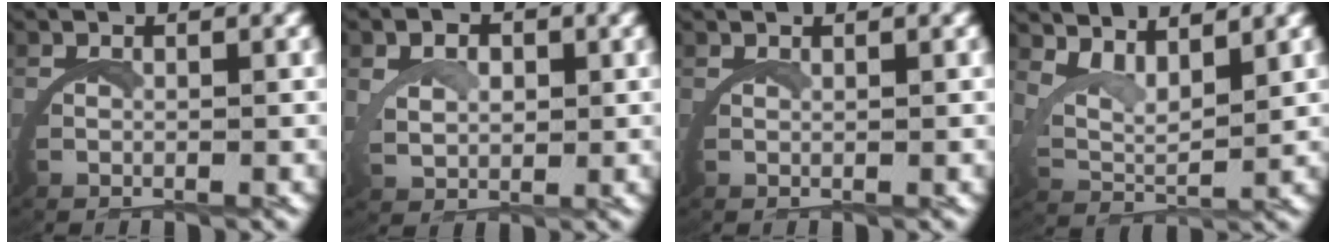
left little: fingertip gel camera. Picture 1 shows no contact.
{"total": 2.4, "force": [1.4, 1.3, 1.5], "torque": [-0.034, -0.007, 0.030]}
{"total": 1.2, "force": [0.9, -0.8, 0.0], "torque": [0.001, 0.004, 0.015]}
{"total": 4.8, "force": [3.6, 2.0, 2.5], "torque": [-0.064, -0.005, 0.058]}